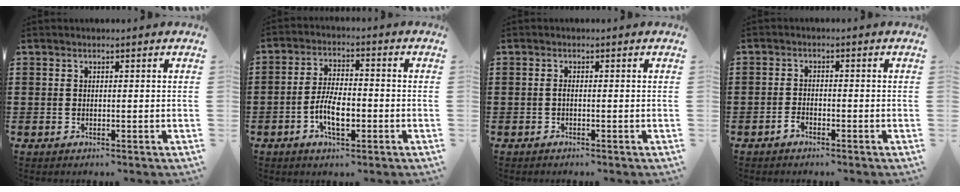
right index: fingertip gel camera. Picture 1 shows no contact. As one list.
[{"total": 6.7, "force": [-2.2, 3.0, 5.6], "torque": [-0.121, 0.001, -0.045]}, {"total": 0.8, "force": [-0.5, 0.2, 0.7], "torque": [-0.015, -0.004, -0.008]}, {"total": 1.5, "force": [-1.2, 0.6, 0.5], "torque": [-0.014, 0.000, -0.025]}]